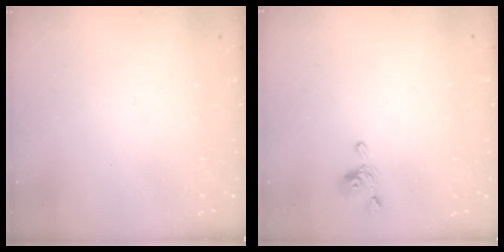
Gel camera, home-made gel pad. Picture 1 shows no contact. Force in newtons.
{"total": 2.9, "press": 2.9, "slide": 0.0}